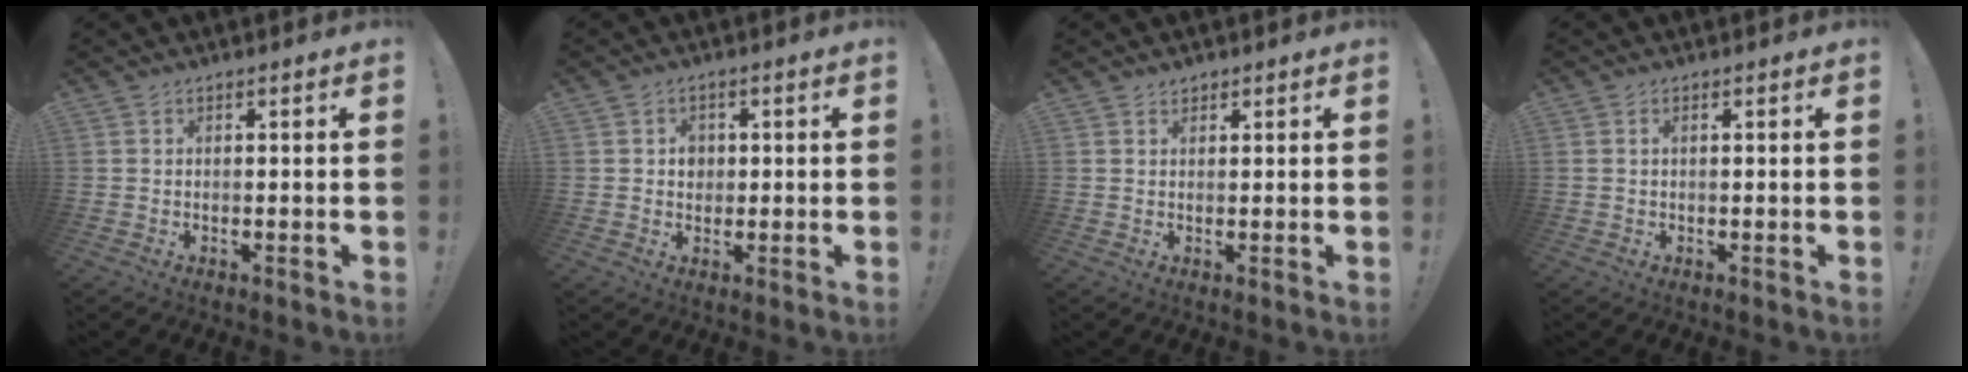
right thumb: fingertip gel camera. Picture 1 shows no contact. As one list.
[{"total": 3.1, "force": [0.1, 2.8, 1.4], "torque": [-0.011, -0.002, -0.001]}, {"total": 1.3, "force": [1.1, 0.7, 0.3], "torque": [-0.003, -0.004, 0.020]}, {"total": 0.9, "force": [0.4, 0.4, 0.7], "torque": [-0.021, 0.005, 0.008]}]